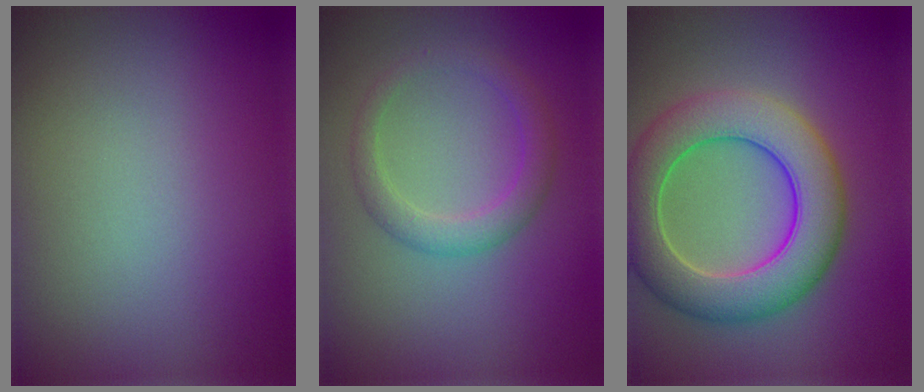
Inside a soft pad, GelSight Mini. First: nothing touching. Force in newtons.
{"total": 2.7, "press": 2.7, "slide": 0.1}
{"total": 8.3, "press": 8.2, "slide": 0.3}